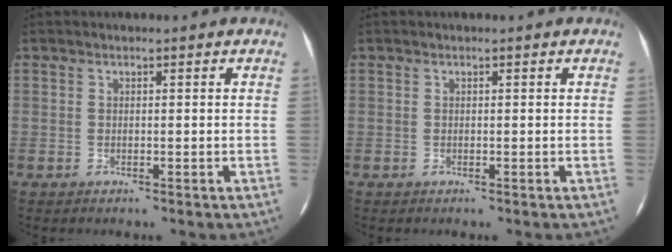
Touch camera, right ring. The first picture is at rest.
{"total": 0.0}